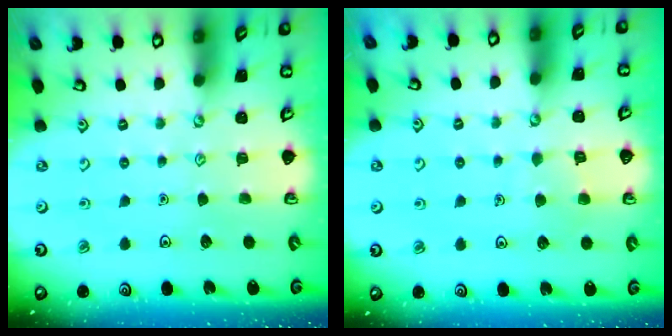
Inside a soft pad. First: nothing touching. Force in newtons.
{"total": 5.5, "press": 5.5, "slide": 0.5}